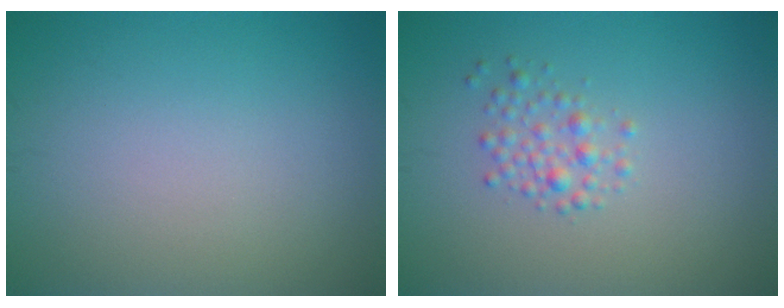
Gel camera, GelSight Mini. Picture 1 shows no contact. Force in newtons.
{"total": 1.8, "press": 1.8, "slide": 0.0}